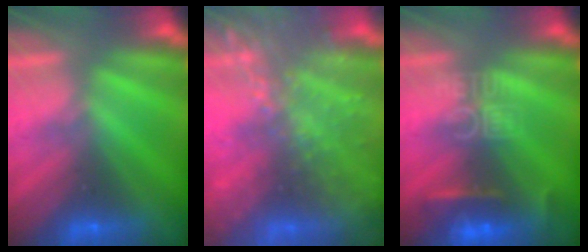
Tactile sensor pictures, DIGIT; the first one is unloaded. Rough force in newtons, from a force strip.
{"total": 6.4}
{"total": 8.2}